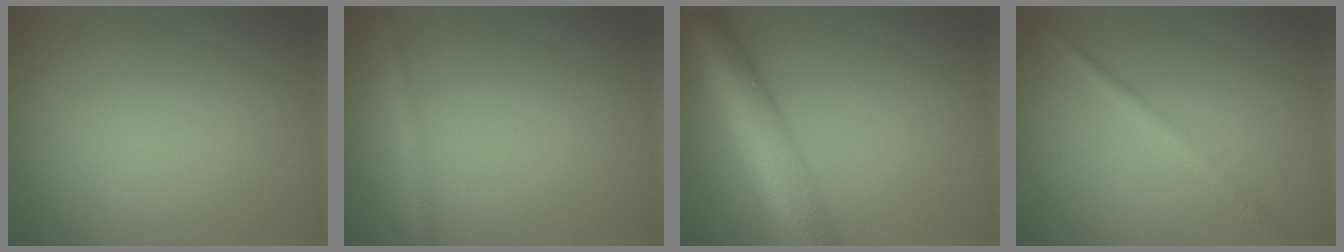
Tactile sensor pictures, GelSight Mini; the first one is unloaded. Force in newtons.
{"total": 1.2, "press": 1.2, "slide": 0.1}
{"total": 9.5, "press": 9.5, "slide": 0.2}
{"total": 2.0, "press": 2.0, "slide": 0.1}